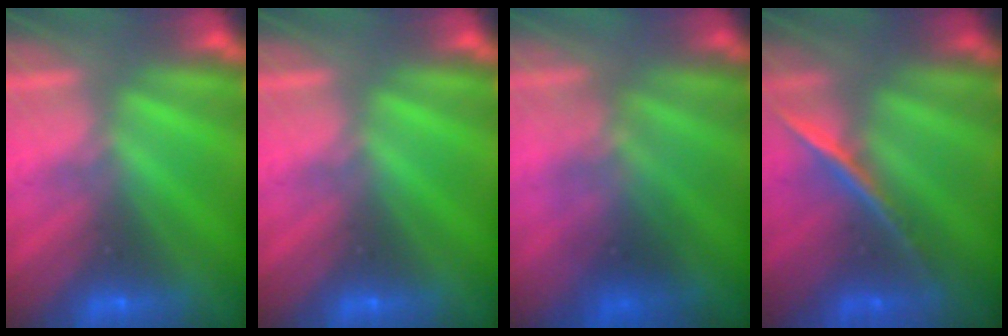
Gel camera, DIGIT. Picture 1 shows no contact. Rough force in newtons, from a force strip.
{"total": 0.0}
{"total": 1.5}
{"total": 1.9}